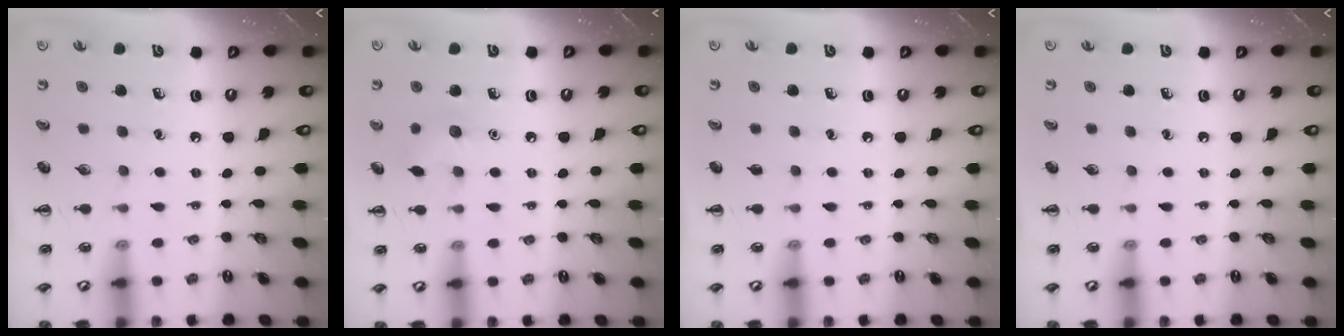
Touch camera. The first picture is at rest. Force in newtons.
{"total": 6.2, "press": 6.1, "slide": 1.3}
{"total": 0.0}
{"total": 0.0}